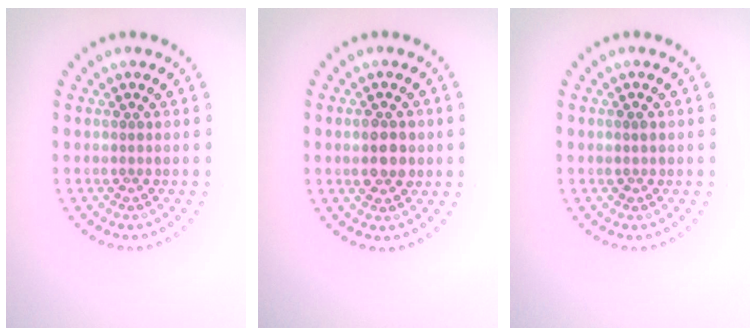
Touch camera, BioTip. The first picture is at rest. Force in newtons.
{"total": 2.8, "press": 2.8, "slide": 0.2}
{"total": 0.6, "press": 0.6, "slide": 0.1}